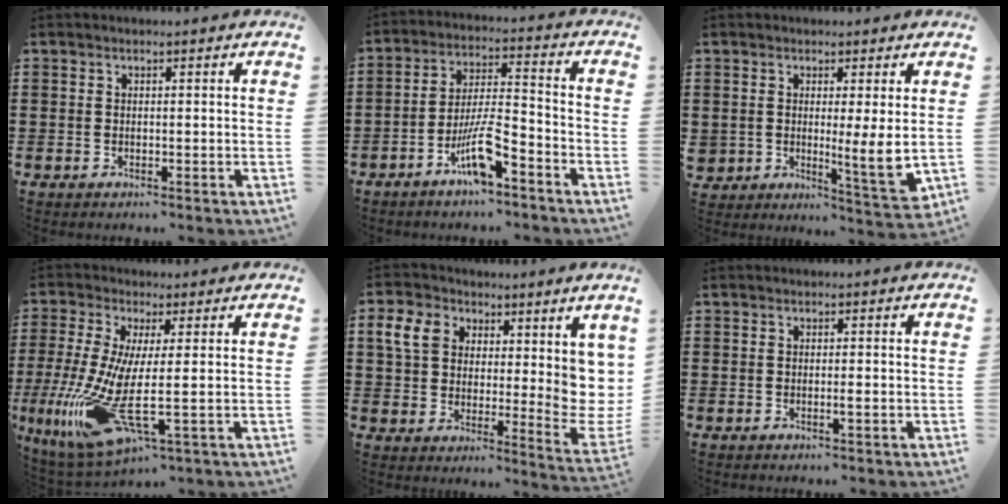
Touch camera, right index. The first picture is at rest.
{"total": 8.5, "force": [-5.6, 1.8, 6.2], "torque": [-0.125, 0.002, -0.103]}
{"total": 6.0, "force": [1.1, 1.8, 5.7], "torque": [-0.083, -0.017, 0.023]}
{"total": 11.7, "force": [-1.8, 2.2, 11.4], "torque": [-0.266, -0.030, -0.042]}
{"total": 9.0, "force": [4.8, 6.1, 4.7], "torque": [-0.103, -0.012, 0.094]}
{"total": 0.8, "force": [-0.3, 0.0, 0.7], "torque": [-0.013, -0.004, -0.004]}